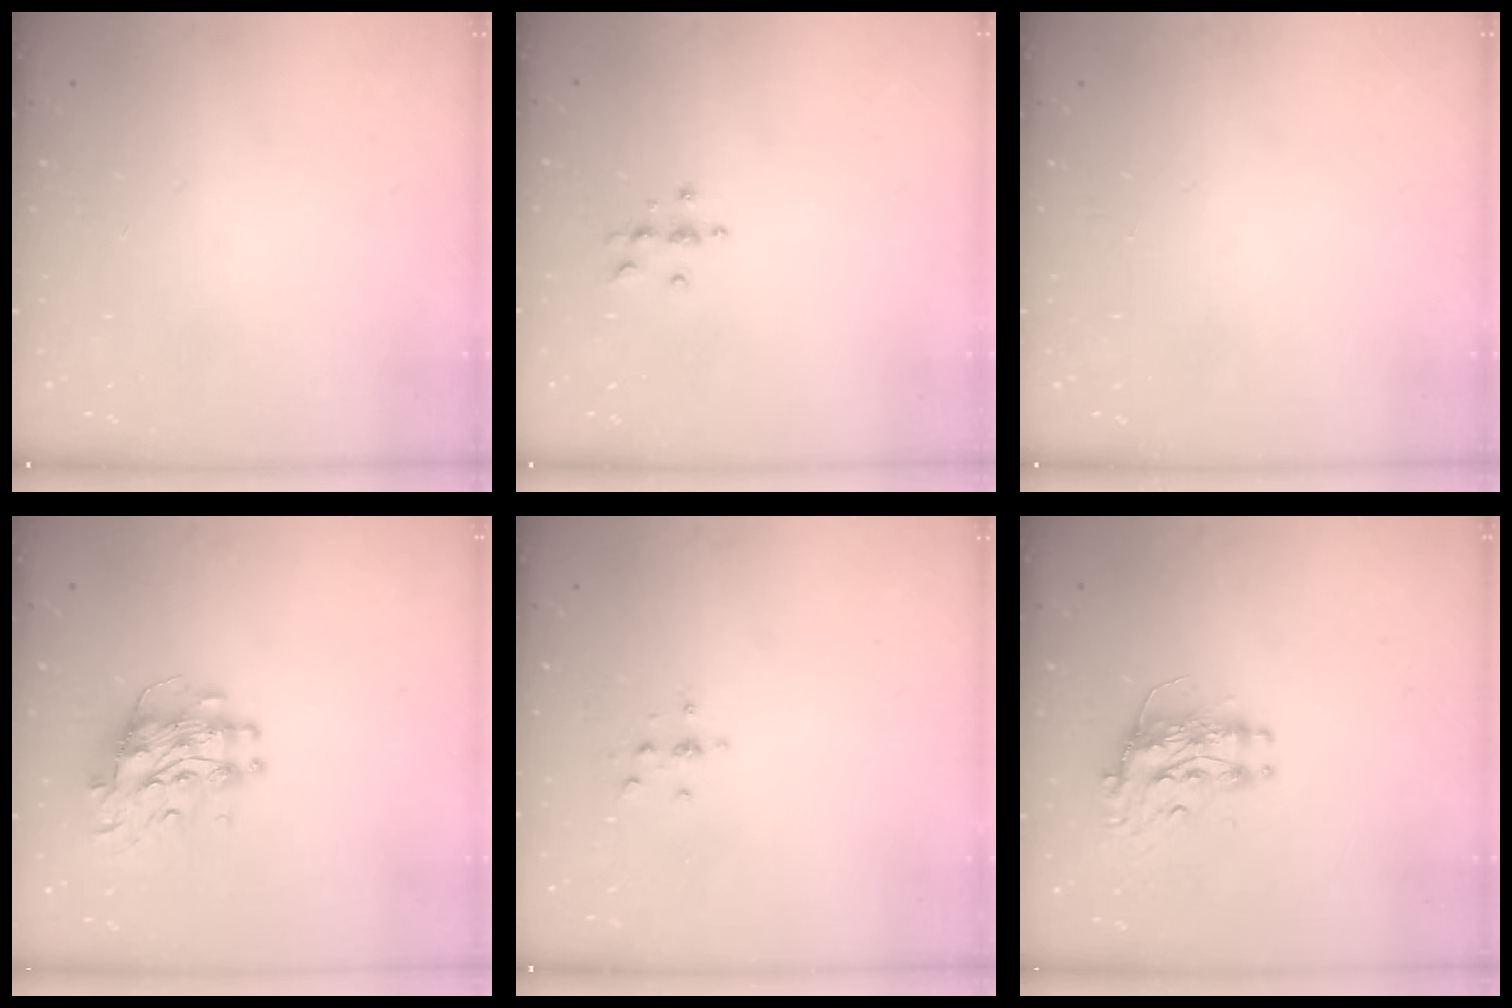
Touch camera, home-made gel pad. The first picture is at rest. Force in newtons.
{"total": 3.8, "press": 3.7, "slide": 0.5}
{"total": 0.0}
{"total": 9.9, "press": 9.9, "slide": 0.9}
{"total": 2.3, "press": 2.2, "slide": 0.2}
{"total": 9.2, "press": 9.2, "slide": 0.9}